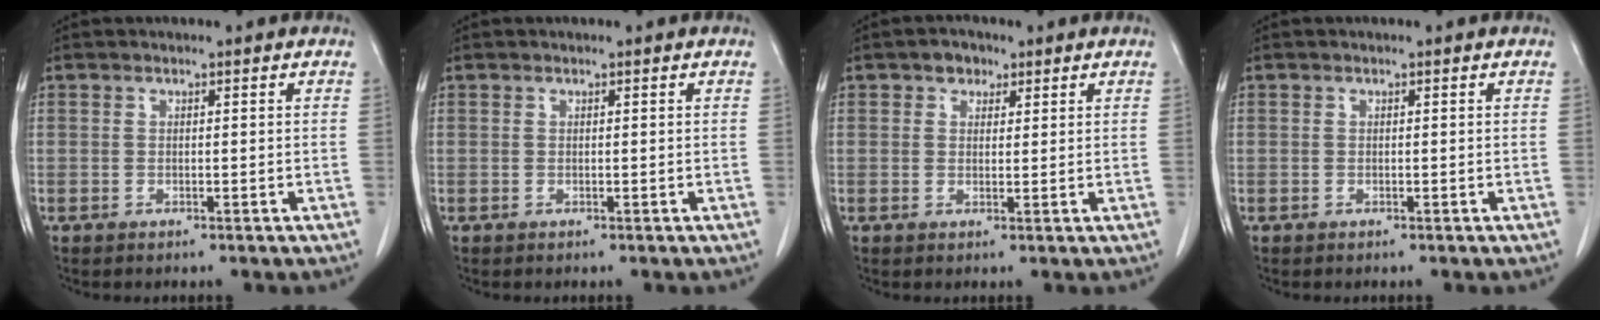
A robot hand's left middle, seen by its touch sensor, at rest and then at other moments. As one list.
[{"total": 0.0}, {"total": 2.5, "force": [1.5, 1.7, 0.9], "torque": [-0.015, 0.006, 0.021]}, {"total": 0.0}]